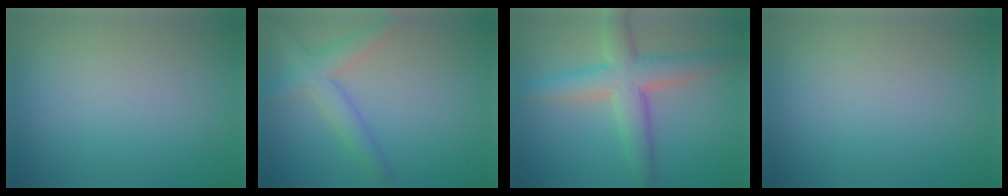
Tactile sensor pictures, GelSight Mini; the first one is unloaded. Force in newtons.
{"total": 3.3, "press": 3.3, "slide": 0.1}
{"total": 5.6, "press": 5.5, "slide": 0.3}
{"total": 0.0}